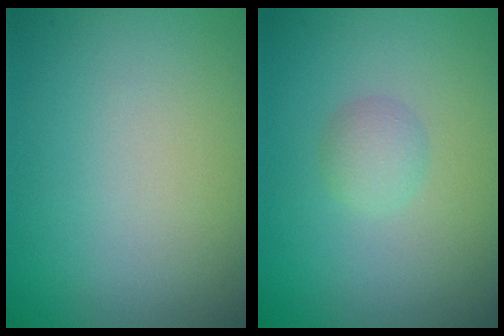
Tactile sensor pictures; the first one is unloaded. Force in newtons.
{"total": 1.5, "press": 1.5, "slide": 0.1}